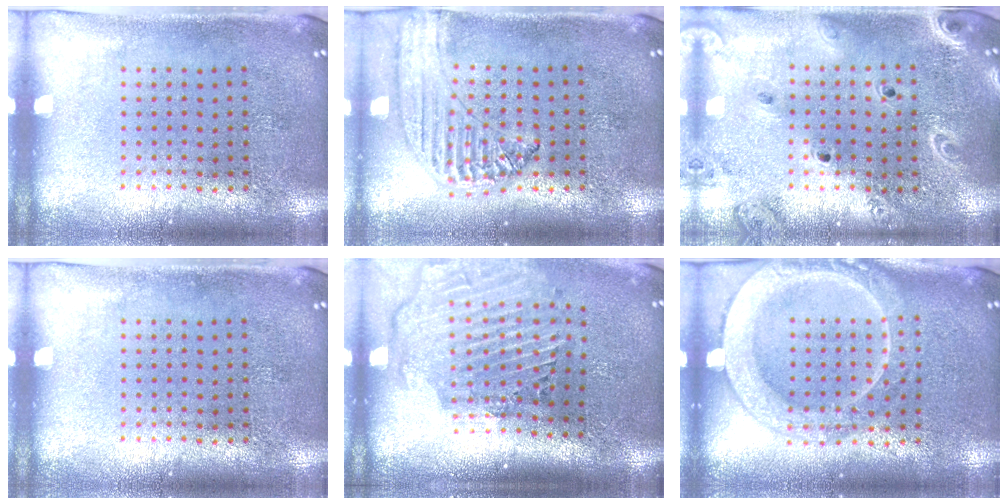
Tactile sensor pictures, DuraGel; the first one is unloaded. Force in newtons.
{"total": 1.3, "press": 1.3, "slide": 0.2}
{"total": 2.1, "press": 1.9, "slide": 0.9}
{"total": 0.0}
{"total": 2.9, "press": 2.2, "slide": 1.8}
{"total": 2.1, "press": 2.1, "slide": 0.2}